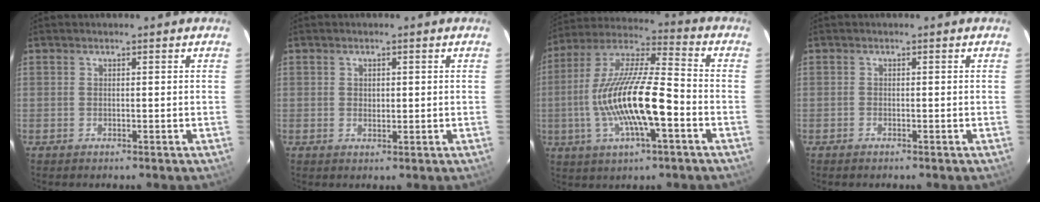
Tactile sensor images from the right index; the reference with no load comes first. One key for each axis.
{"total": 1.5, "fx": 0.3, "fy": 1.2, "fz": 0.9, "tx": -0.012, "ty": 0.003, "tz": 0.006}
{"total": 18.5, "fx": -4.5, "fy": 4.3, "fz": 17.4, "tx": -0.336, "ty": -0.003, "tz": -0.087}
{"total": 0.5, "fx": -0.5, "fy": 0.2, "fz": 0.1, "tx": -0.003, "ty": 0.000, "tz": -0.011}